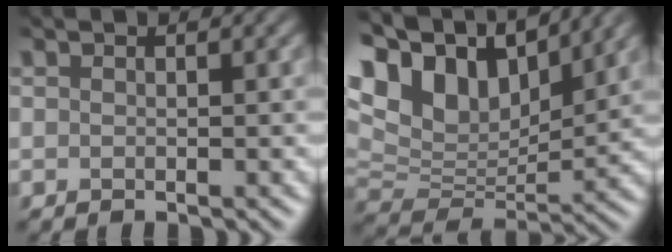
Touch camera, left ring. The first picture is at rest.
{"total": 12.4, "force": [7.0, 6.4, 8.0], "torque": [-0.175, 0.038, 0.122]}